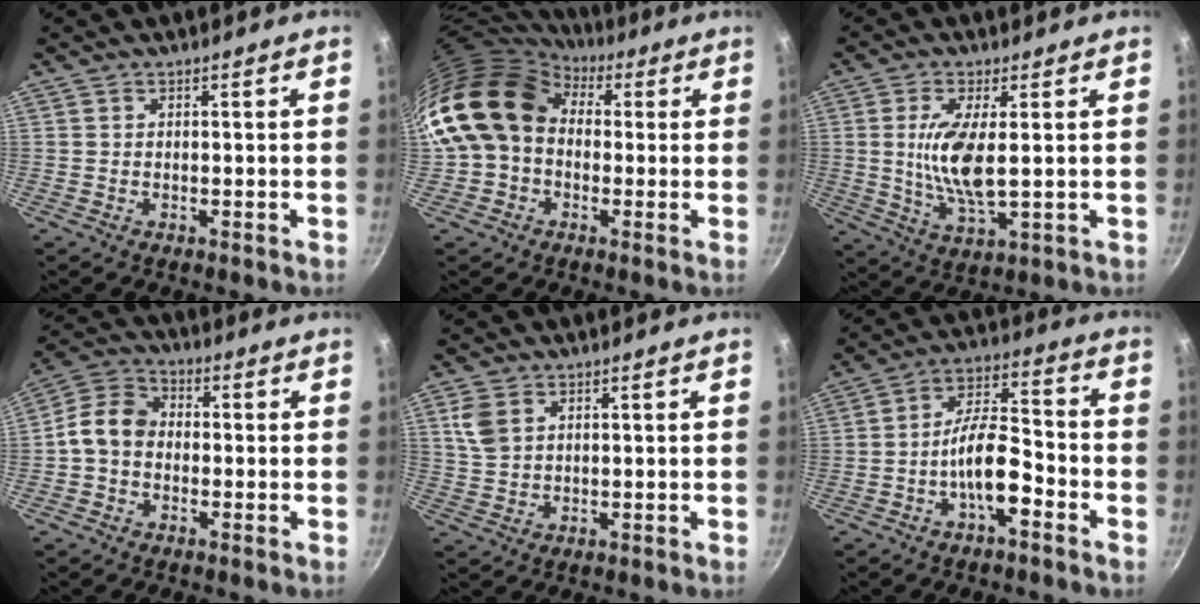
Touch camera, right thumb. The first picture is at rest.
{"total": 14.8, "force": [1.8, 11.6, 9.0], "torque": [-0.137, 0.030, 0.016]}
{"total": 9.8, "force": [1.0, 3.3, 9.2], "torque": [-0.187, -0.013, 0.026]}
{"total": 8.1, "force": [-0.9, 6.4, 4.9], "torque": [-0.070, 0.028, -0.041]}
{"total": 5.5, "force": [2.2, 3.7, 3.3], "torque": [-0.068, -0.001, 0.049]}
{"total": 10.3, "force": [-4.4, 4.0, 8.4], "torque": [-0.135, 0.047, -0.083]}